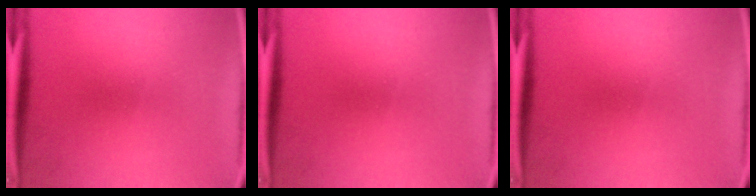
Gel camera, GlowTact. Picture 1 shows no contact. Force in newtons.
{"total": 0.0}
{"total": 0.0}